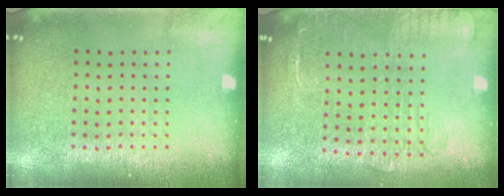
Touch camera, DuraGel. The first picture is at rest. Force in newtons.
{"total": 1.8, "press": 1.5, "slide": 0.9}